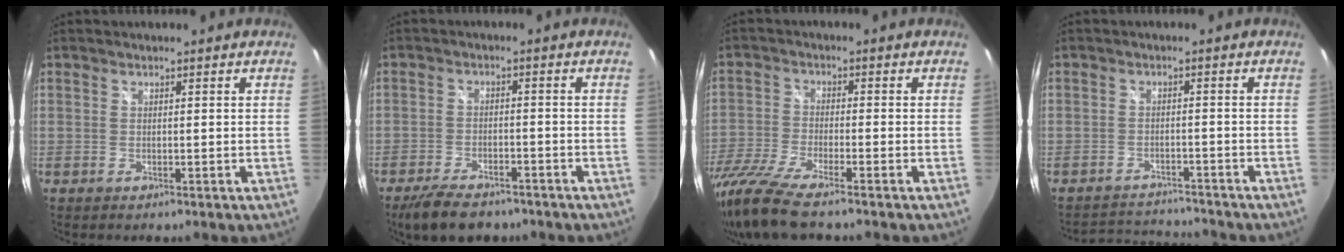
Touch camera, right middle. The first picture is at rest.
{"total": 9.4, "force": [-7.4, 3.5, 4.7], "torque": [-0.111, -0.013, -0.120]}
{"total": 11.5, "force": [-9.3, 1.0, 6.8], "torque": [-0.155, -0.042, -0.178]}
{"total": 5.8, "force": [-5.7, 0.7, -0.2], "torque": [-0.011, 0.021, -0.092]}